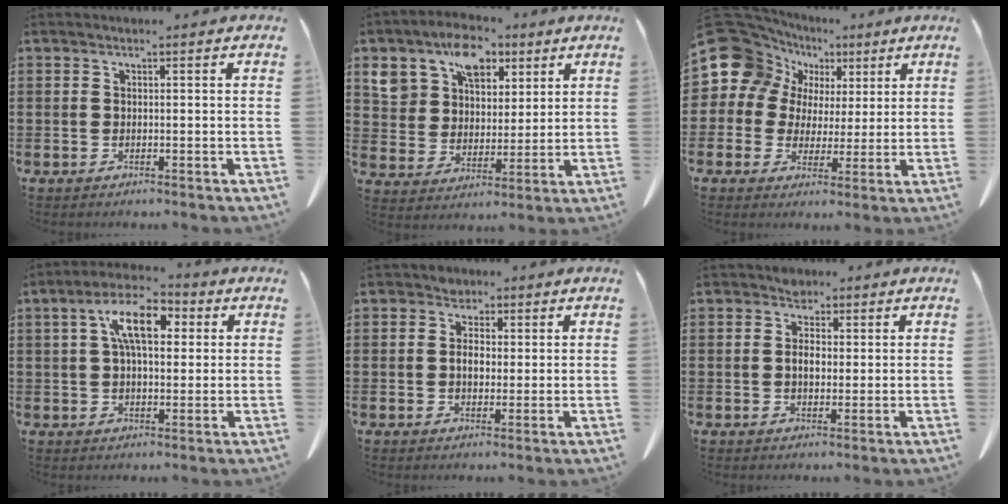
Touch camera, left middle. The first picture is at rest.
{"total": 9.6, "force": [5.8, 6.7, 3.7], "torque": [-0.087, 0.001, 0.105]}
{"total": 11.0, "force": [4.2, 9.6, 3.2], "torque": [-0.128, -0.028, 0.079]}
{"total": 8.7, "force": [3.1, 4.0, 7.0], "torque": [-0.132, 0.009, 0.051]}
{"total": 3.3, "force": [0.9, 2.5, 1.9], "torque": [-0.038, 0.005, 0.014]}
{"total": 3.3, "force": [1.4, 2.3, 1.9], "torque": [-0.037, 0.006, 0.023]}